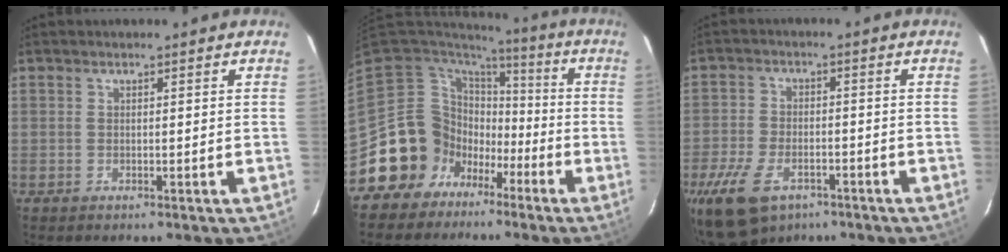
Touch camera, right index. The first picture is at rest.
{"total": 13.6, "force": [-5.8, 12.0, 2.6], "torque": [-0.063, 0.048, -0.098]}
{"total": 12.7, "force": [-7.7, 7.1, 7.2], "torque": [-0.173, -0.021, -0.137]}